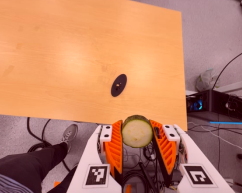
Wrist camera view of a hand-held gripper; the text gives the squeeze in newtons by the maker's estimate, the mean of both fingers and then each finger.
{"total": 11.4, "left": 10.8, "right": 12.1}